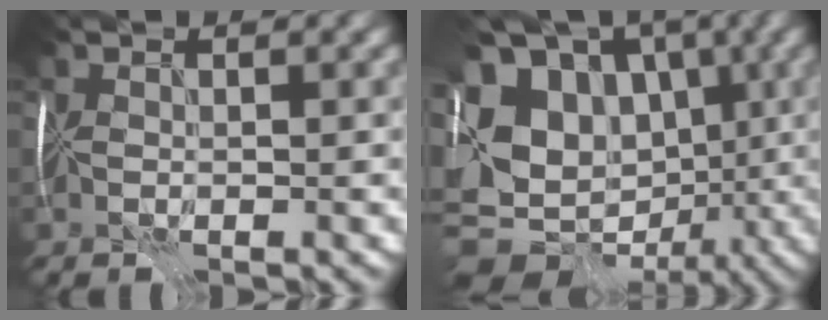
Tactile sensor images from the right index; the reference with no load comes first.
{"total": 16.0, "force": [0.5, 12.8, 9.5], "torque": [-0.192, 0.011, 0.001]}